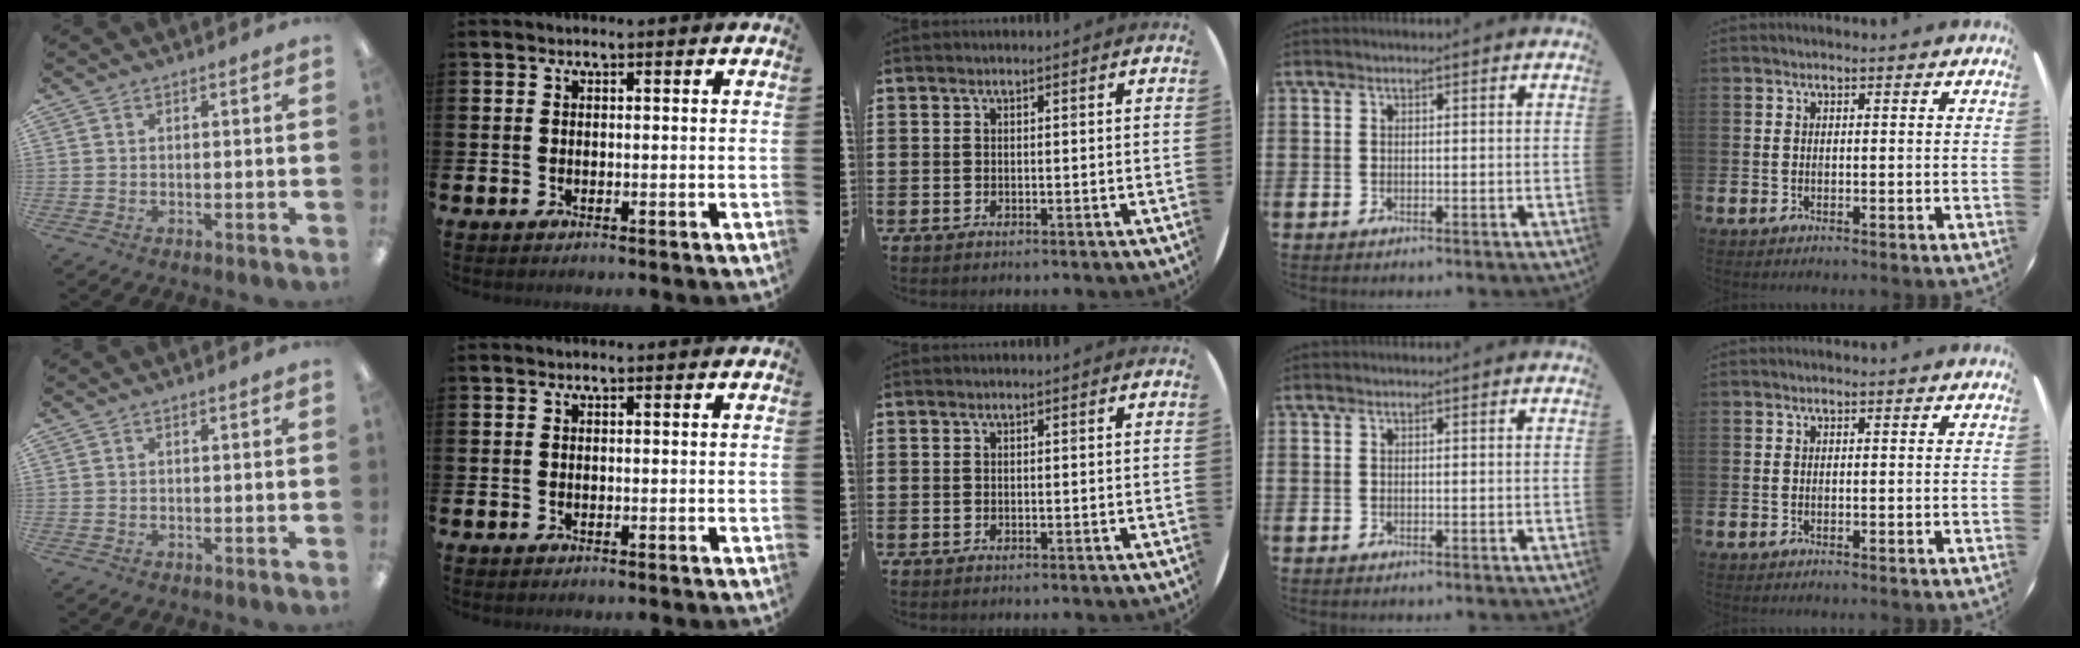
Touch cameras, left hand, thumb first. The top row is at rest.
{}